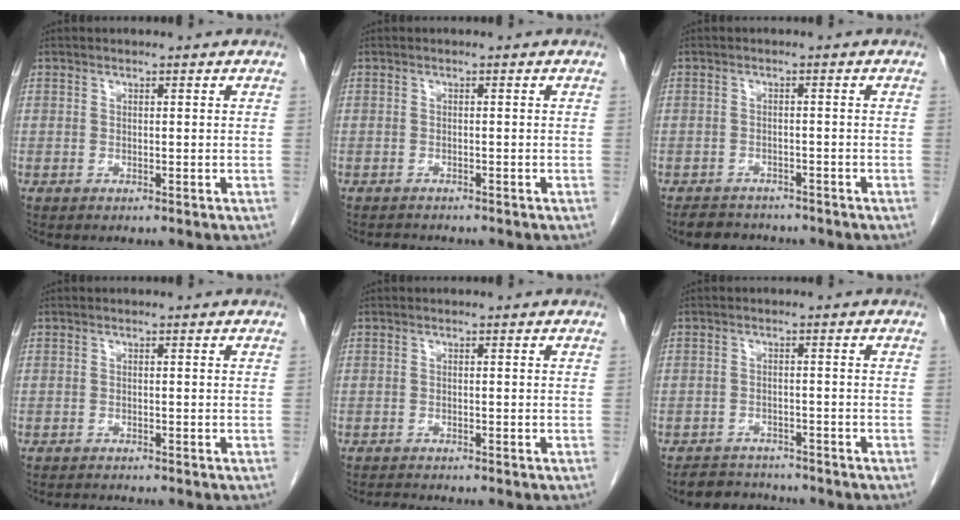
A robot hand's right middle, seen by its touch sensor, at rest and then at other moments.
{"total": 1.9, "force": [-1.8, 0.6, 0.4], "torque": [-0.009, -0.005, -0.024]}
{"total": 5.2, "force": [-4.8, 2.0, 0.9], "torque": [-0.013, -0.004, -0.070]}
{"total": 1.5, "force": [-1.4, 0.1, 0.3], "torque": [-0.008, -0.005, -0.020]}
{"total": 1.3, "force": [-1.3, -0.1, 0.2], "torque": [-0.009, -0.006, -0.021]}
{"total": 4.7, "force": [-4.4, 1.6, 0.0], "torque": [0.002, -0.003, -0.070]}